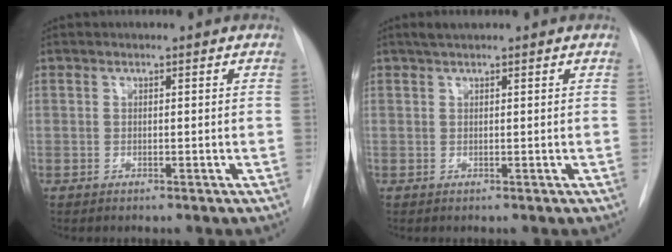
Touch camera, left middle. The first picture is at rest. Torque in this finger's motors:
{"motor_torque": [0.16, -0.15, 0.01, 0.00]}